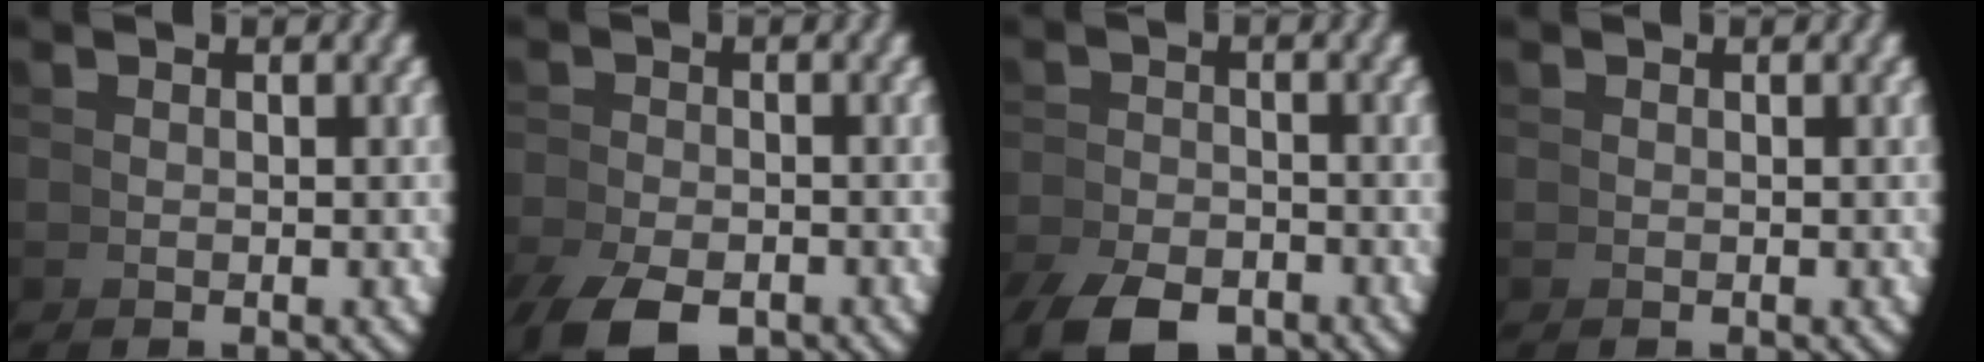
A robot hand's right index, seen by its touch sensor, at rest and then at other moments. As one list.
[{"total": 3.1, "force": [-2.7, 0.5, 1.4], "torque": [-0.018, -0.017, -0.036]}, {"total": 3.3, "force": [-3.1, 0.4, 1.1], "torque": [-0.001, -0.013, -0.049]}, {"total": 0.0}]